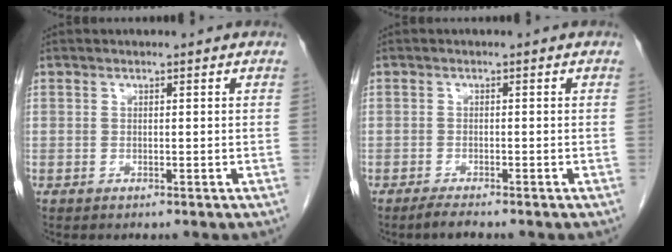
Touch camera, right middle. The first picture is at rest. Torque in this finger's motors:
{"motor_torque": [0.22, -0.16, -0.01, -0.01]}